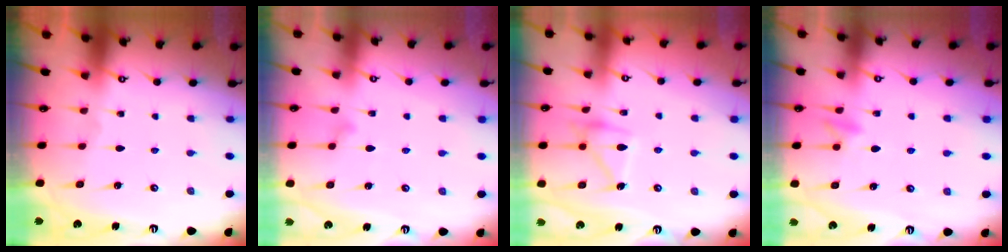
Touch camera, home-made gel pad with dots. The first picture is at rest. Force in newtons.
{"total": 7.1, "press": 7.1, "slide": 0.3}
{"total": 13.6, "press": 13.6, "slide": 0.7}
{"total": 4.9, "press": 4.8, "slide": 0.9}